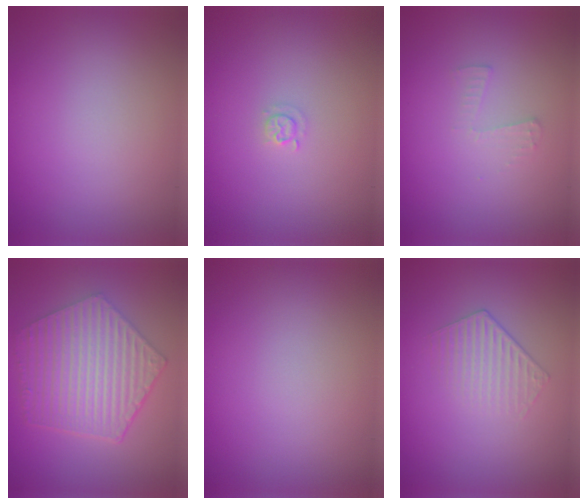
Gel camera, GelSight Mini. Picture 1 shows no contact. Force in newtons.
{"total": 0.9, "press": 0.9, "slide": 0.1}
{"total": 1.0, "press": 1.0, "slide": 0.0}
{"total": 6.9, "press": 4.9, "slide": 4.8}
{"total": 0.0}
{"total": 1.5, "press": 0.9, "slide": 1.2}